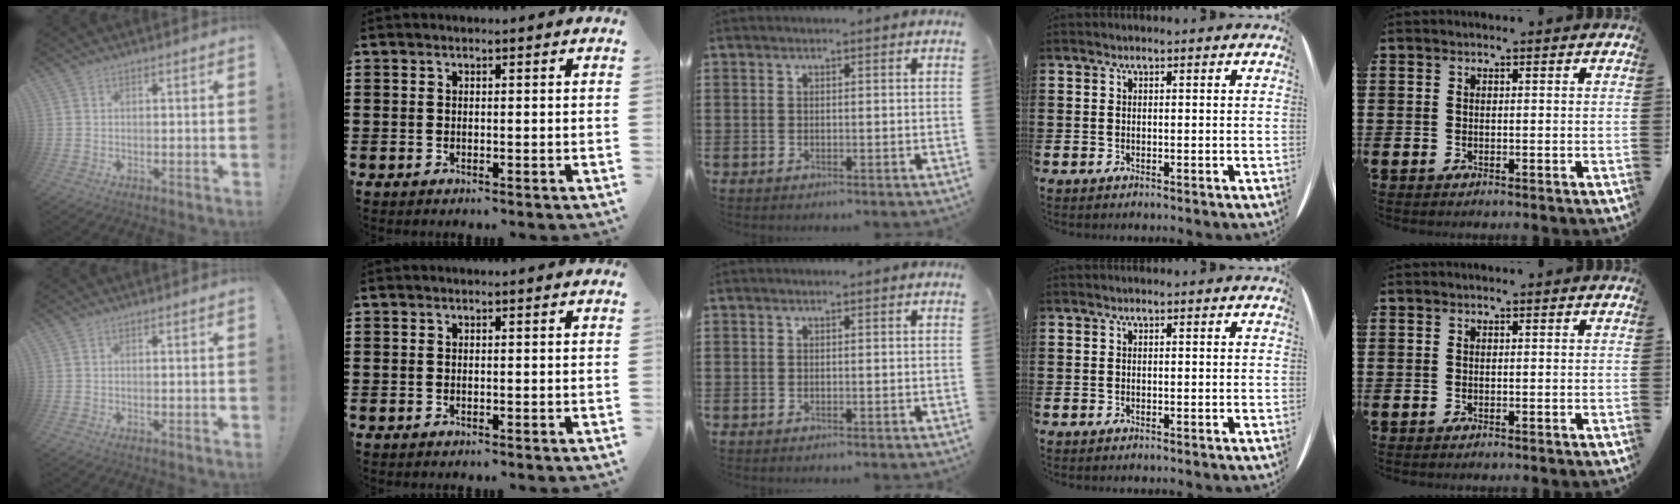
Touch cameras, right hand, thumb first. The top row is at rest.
{}